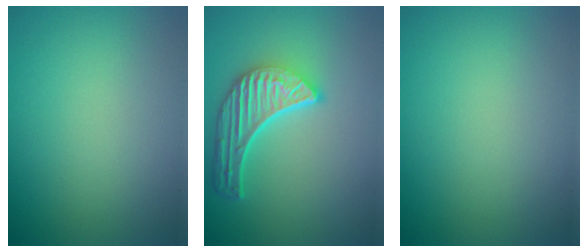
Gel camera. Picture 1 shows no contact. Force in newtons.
{"total": 5.7, "press": 4.2, "slide": 3.8}
{"total": 0.0}